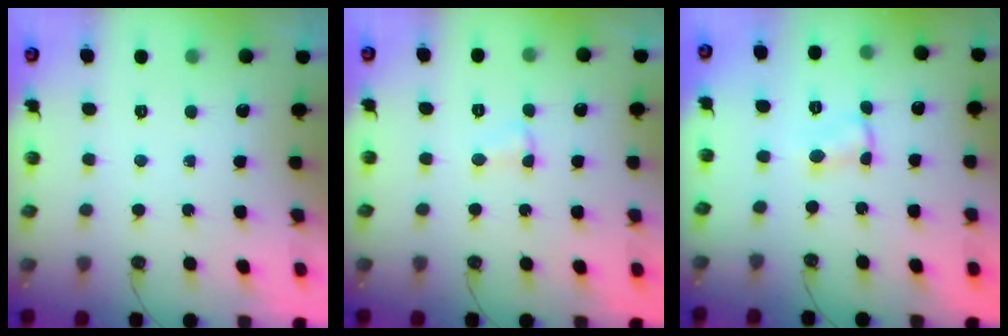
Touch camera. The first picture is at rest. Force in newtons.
{"total": 2.8, "press": 2.8, "slide": 0.3}
{"total": 1.1, "press": 0.9, "slide": 0.7}